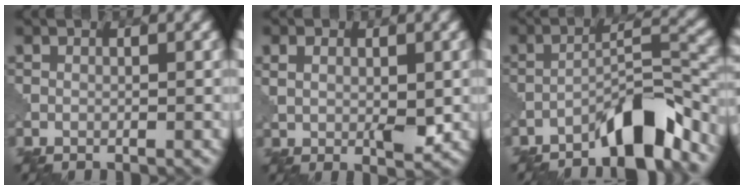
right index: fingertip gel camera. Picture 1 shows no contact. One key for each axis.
{"total": 3.8, "fx": 0.3, "fy": 1.9, "fz": 3.3, "tx": -0.061, "ty": -0.001, "tz": 0.010}
{"total": 6.6, "fx": -5.2, "fy": 1.1, "fz": 3.9, "tx": -0.055, "ty": 0.015, "tz": -0.090}